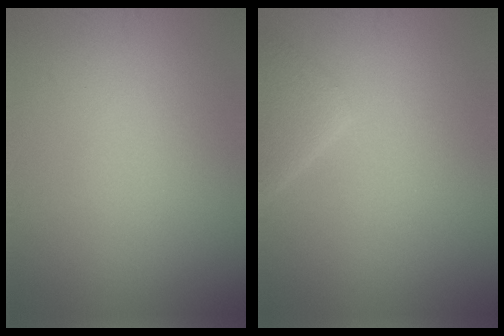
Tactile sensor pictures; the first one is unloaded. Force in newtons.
{"total": 2.9, "press": 2.9, "slide": 0.3}